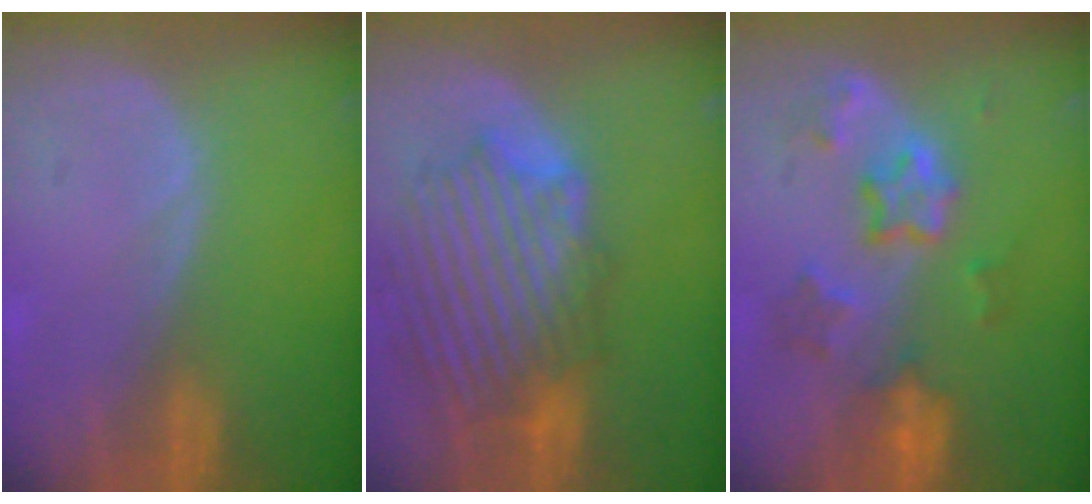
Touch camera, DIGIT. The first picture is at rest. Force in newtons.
{"total": 9.9, "press": 9.8, "slide": 1.6}
{"total": 7.0, "press": 6.4, "slide": 2.8}